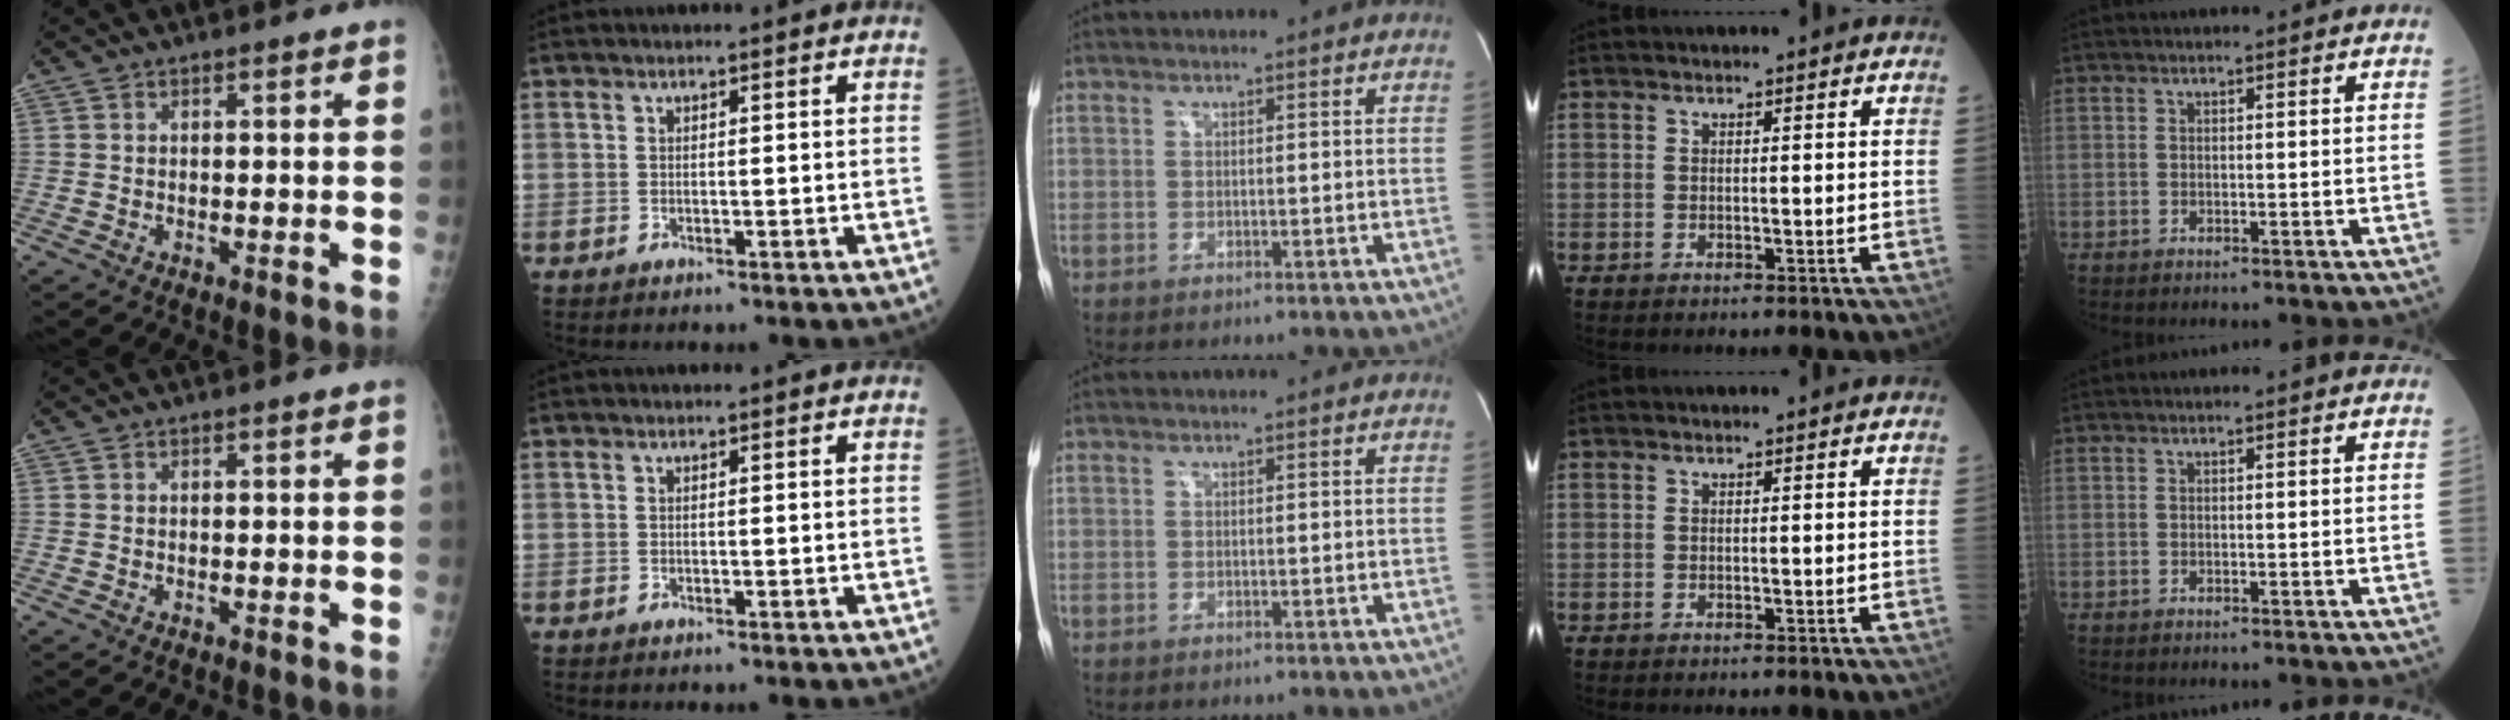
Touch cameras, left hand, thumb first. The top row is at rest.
{}